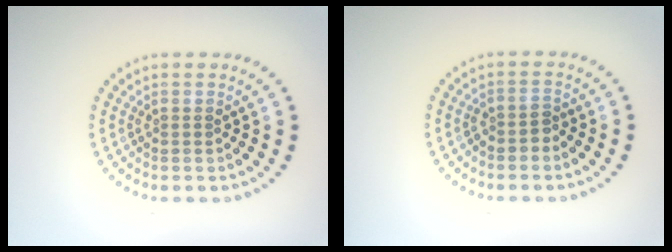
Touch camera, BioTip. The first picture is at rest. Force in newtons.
{"total": 1.2, "press": 1.0, "slide": 0.7}